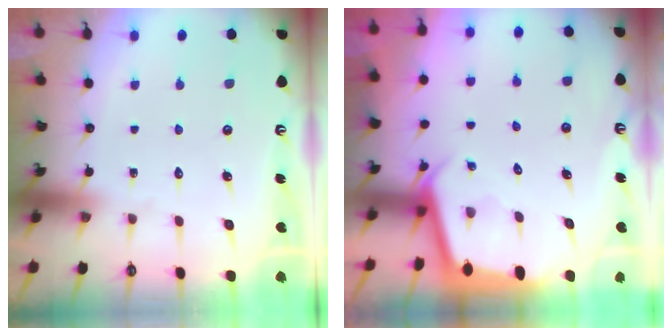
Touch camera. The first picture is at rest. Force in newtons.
{"total": 2.5, "press": 2.5, "slide": 0.1}